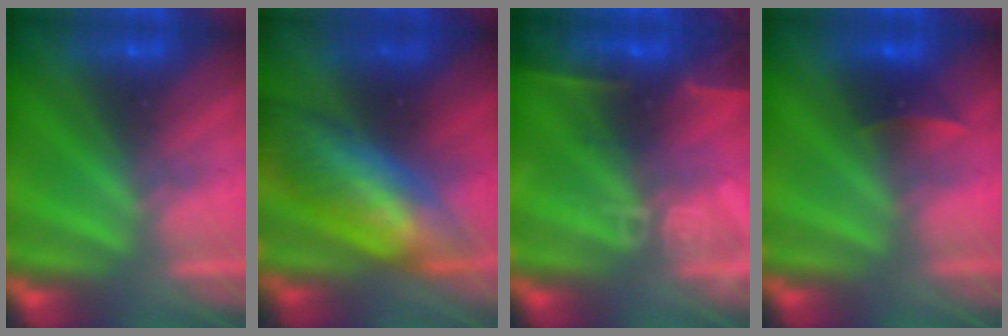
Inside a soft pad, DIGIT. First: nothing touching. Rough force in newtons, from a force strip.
{"total": 13.7}
{"total": 13.7}
{"total": 1.8}